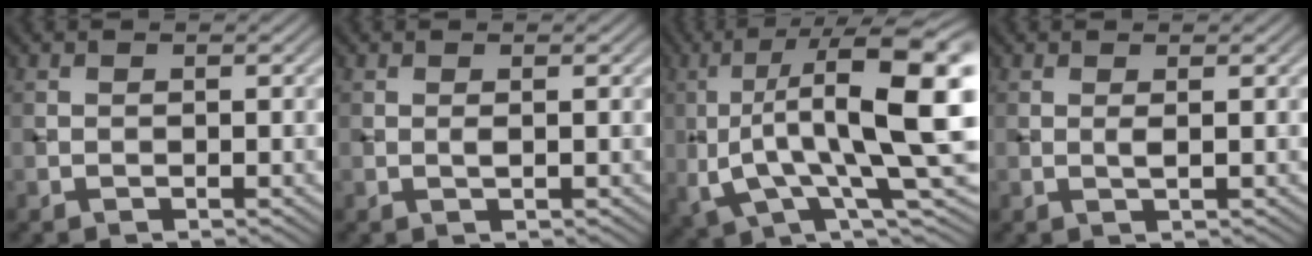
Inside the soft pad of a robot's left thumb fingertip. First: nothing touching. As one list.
[{"total": 0.8, "force": [0.2, 0.0, 0.8], "torque": [-0.018, 0.001, 0.002]}, {"total": 15.8, "force": [0.7, 4.6, 15.1], "torque": [-0.267, 0.008, 0.010]}, {"total": 1.1, "force": [0.3, 0.0, 1.0], "torque": [-0.026, 0.002, 0.004]}]